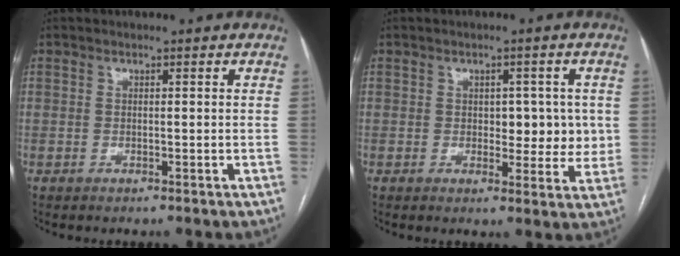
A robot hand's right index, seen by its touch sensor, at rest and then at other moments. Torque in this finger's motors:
{"motor_torque": [0.42, 0.43, 0.04, 0.01]}